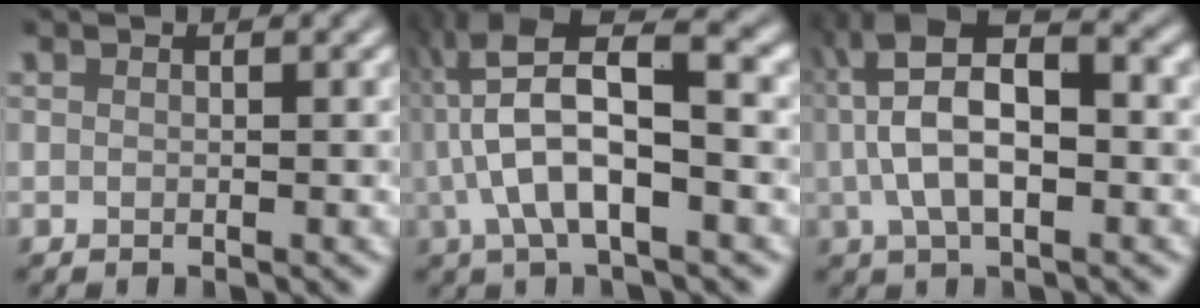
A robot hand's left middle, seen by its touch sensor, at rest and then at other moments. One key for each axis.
{"total": 10.0, "fx": 0.2, "fy": 3.3, "fz": 9.4, "tx": -0.182, "ty": 0.023, "tz": -0.002}
{"total": 9.0, "fx": 0.5, "fy": 3.8, "fz": 8.2, "tx": -0.156, "ty": 0.024, "tz": 0.002}